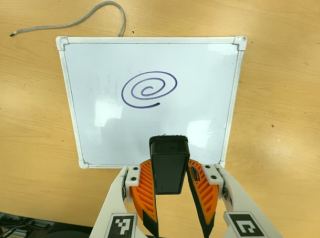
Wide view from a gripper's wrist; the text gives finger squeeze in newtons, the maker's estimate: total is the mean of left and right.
{"total": 5.9, "left": 4.7, "right": 7.2}